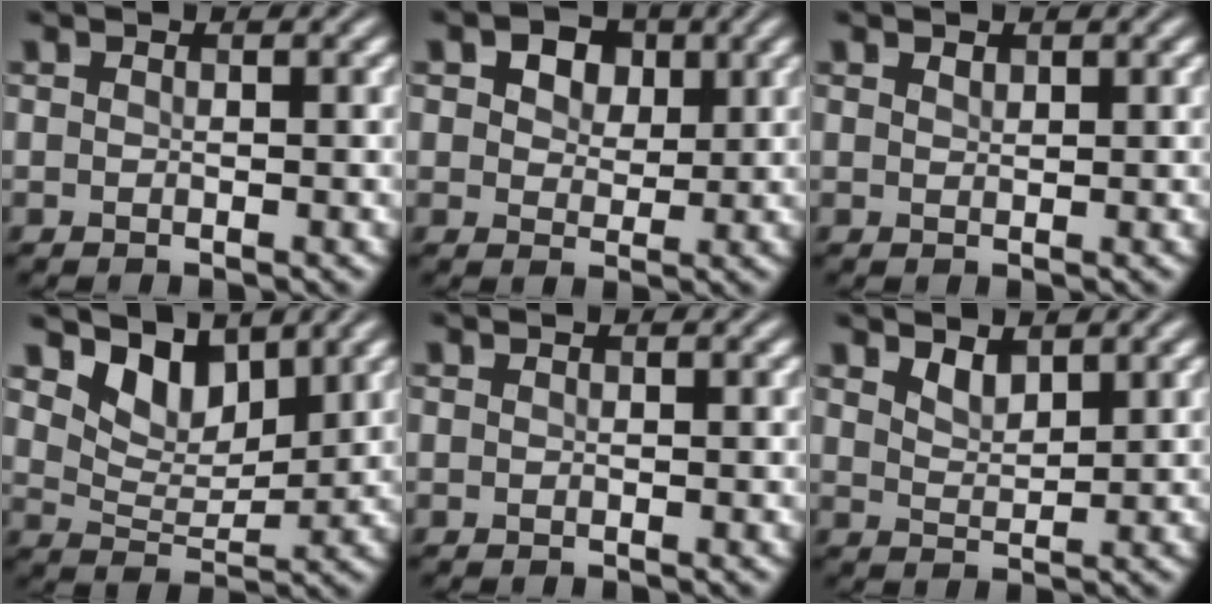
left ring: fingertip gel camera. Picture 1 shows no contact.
{"total": 5.5, "force": [2.7, 3.6, 3.2], "torque": [-0.058, 0.010, 0.025]}
{"total": 0.6, "force": [0.5, 0.3, 0.2], "torque": [-0.005, -0.002, 0.012]}
{"total": 4.6, "force": [3.6, 2.1, 2.0], "torque": [-0.047, -0.006, 0.058]}
{"total": 0.0}
{"total": 1.8, "force": [1.4, 0.6, 0.8], "torque": [-0.019, -0.005, 0.031]}